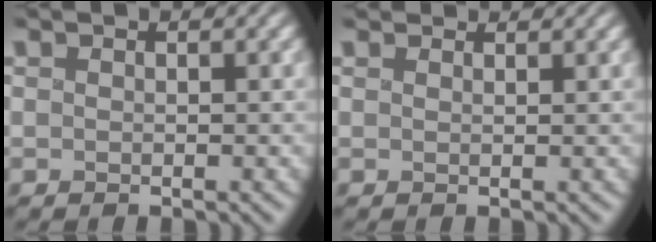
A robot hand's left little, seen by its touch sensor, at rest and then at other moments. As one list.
[{"total": 2.2, "force": [2.1, 0.6, 0.6], "torque": [-0.011, -0.001, 0.035]}]